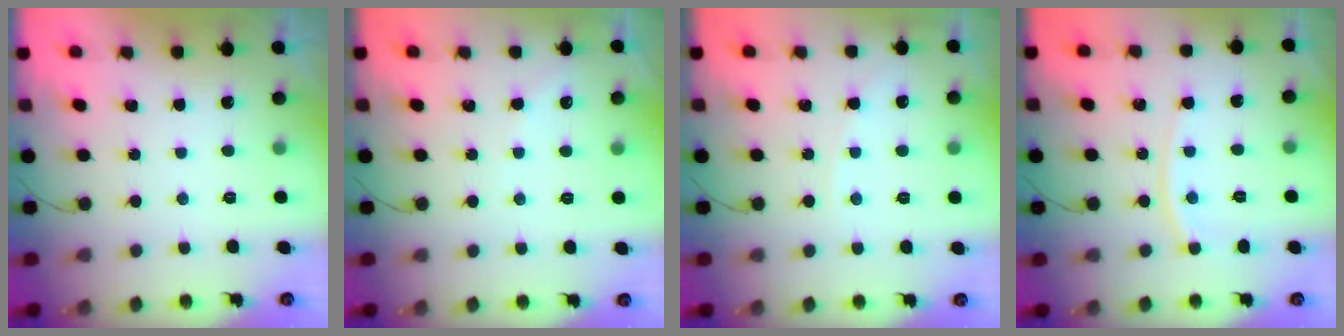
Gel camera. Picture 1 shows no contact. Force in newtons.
{"total": 2.7, "press": 2.7, "slide": 0.5}
{"total": 3.7, "press": 3.6, "slide": 0.4}
{"total": 5.4, "press": 5.4, "slide": 0.9}